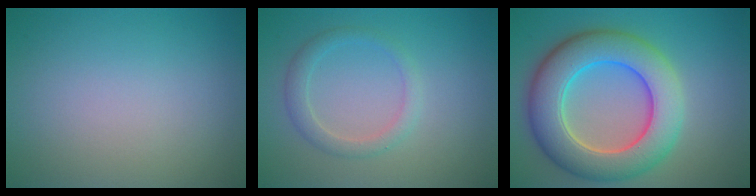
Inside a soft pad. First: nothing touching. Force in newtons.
{"total": 2.1, "press": 2.1, "slide": 0.2}
{"total": 9.4, "press": 9.4, "slide": 0.5}